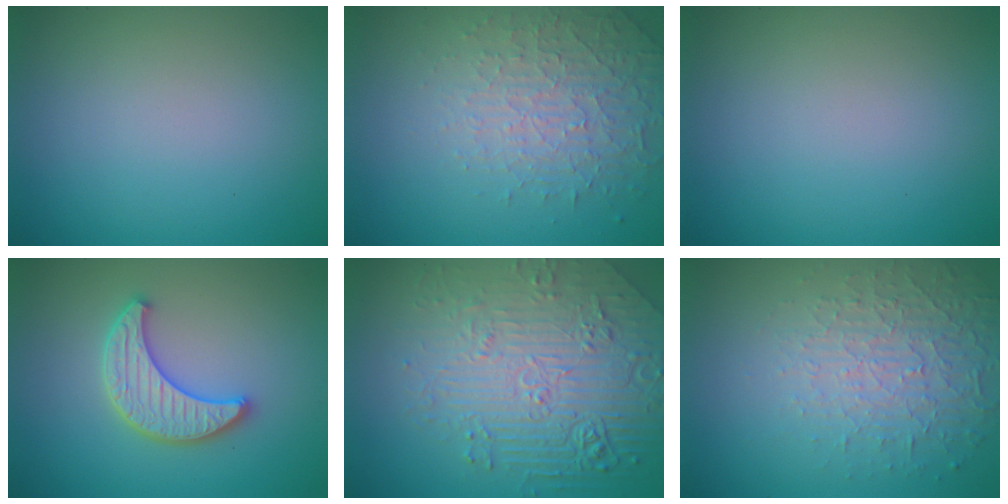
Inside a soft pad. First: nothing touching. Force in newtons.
{"total": 4.5, "press": 3.3, "slide": 3.1}
{"total": 0.0}
{"total": 3.8, "press": 3.6, "slide": 1.0}
{"total": 8.5, "press": 6.3, "slide": 5.7}
{"total": 4.9, "press": 3.2, "slide": 3.7}